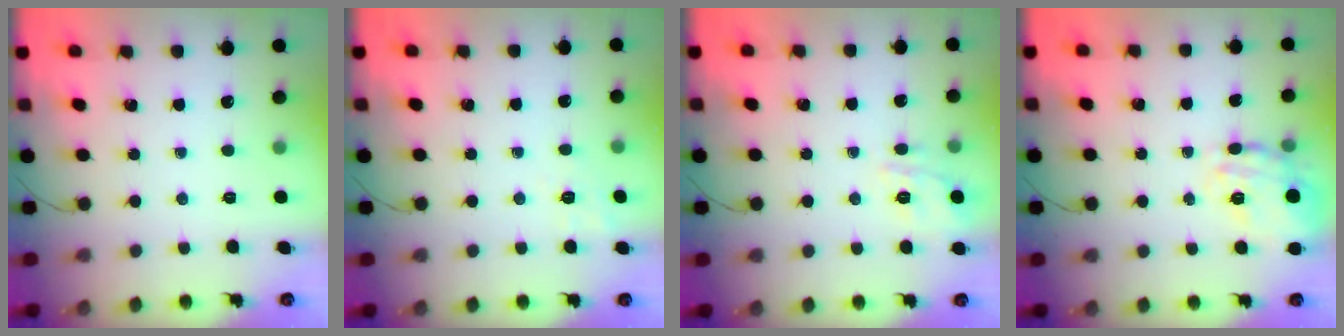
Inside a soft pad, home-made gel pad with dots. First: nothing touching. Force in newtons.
{"total": 1.8, "press": 0.4, "slide": 1.8}
{"total": 4.5, "press": 4.4, "slide": 0.8}
{"total": 17.2, "press": 17.2, "slide": 0.5}